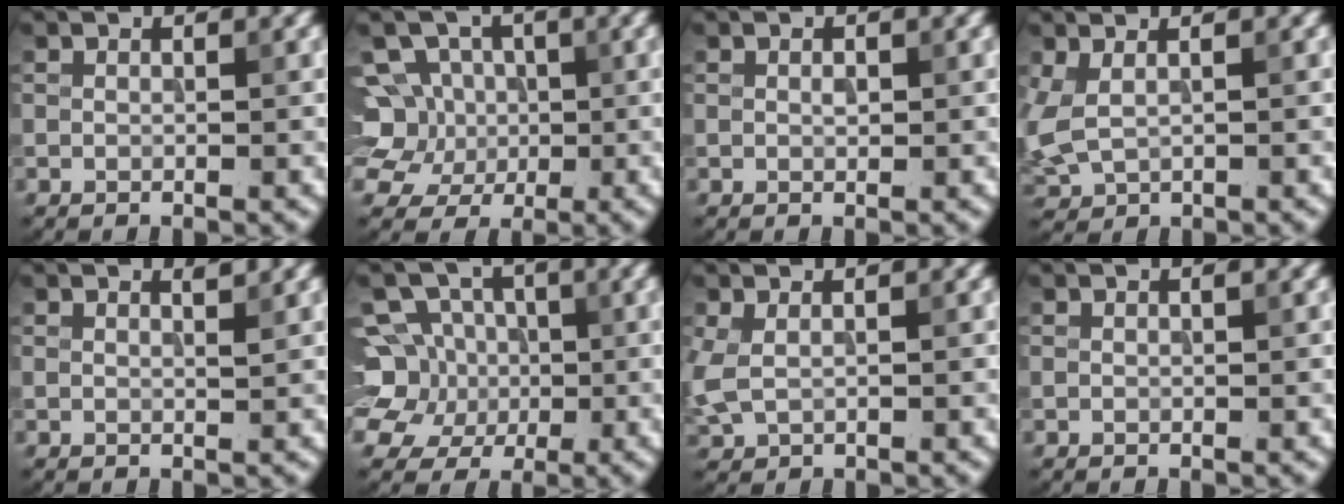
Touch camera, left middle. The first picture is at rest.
{"total": 6.7, "force": [1.4, 5.7, 3.2], "torque": [-0.045, 0.022, -0.001]}
{"total": 0.6, "force": [0.1, 0.3, 0.5], "torque": [-0.008, 0.002, 0.001]}
{"total": 2.4, "force": [0.9, 1.4, 1.8], "torque": [-0.052, -0.003, 0.025]}
{"total": 0.9, "force": [0.8, 0.1, 0.5], "torque": [-0.003, 0.001, 0.011]}
{"total": 9.5, "force": [1.1, 8.4, 4.2], "torque": [-0.092, 0.047, -0.023]}
{"total": 1.9, "force": [0.3, 1.1, 1.5], "torque": [-0.042, 0.000, 0.007]}
{"total": 0.0}